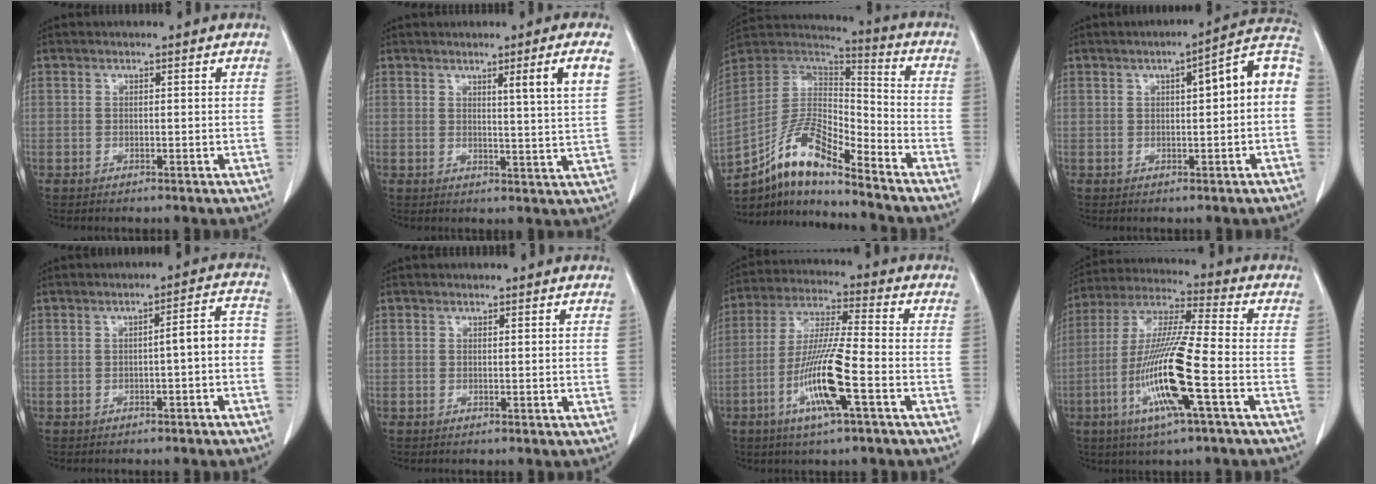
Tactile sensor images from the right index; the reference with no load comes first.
{"total": 5.9, "force": [2.8, -1.3, 5.1], "torque": [-0.075, -0.016, 0.042]}
{"total": 13.6, "force": [-10.6, 2.5, 8.1], "torque": [-0.157, 0.022, -0.198]}
{"total": 9.1, "force": [1.1, 1.2, 9.0], "torque": [-0.119, 0.033, 0.009]}
{"total": 4.5, "force": [-0.9, 0.7, 4.4], "torque": [-0.055, 0.024, -0.011]}
{"total": 0.0}
{"total": 12.1, "force": [-4.4, 0.4, 11.3], "torque": [-0.227, -0.010, -0.085]}
{"total": 15.2, "force": [-4.8, 0.3, 14.4], "torque": [-0.296, -0.013, -0.097]}